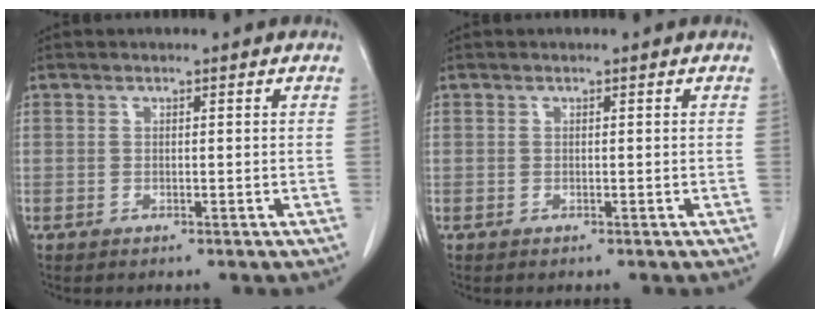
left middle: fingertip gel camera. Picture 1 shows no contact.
{"total": 0.0}